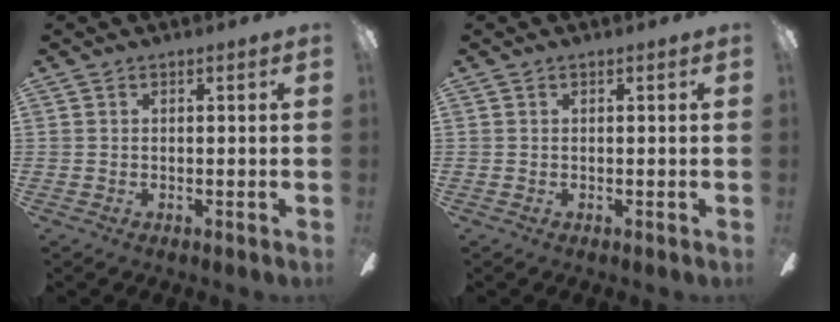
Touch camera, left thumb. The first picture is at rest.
{"total": 0.0}